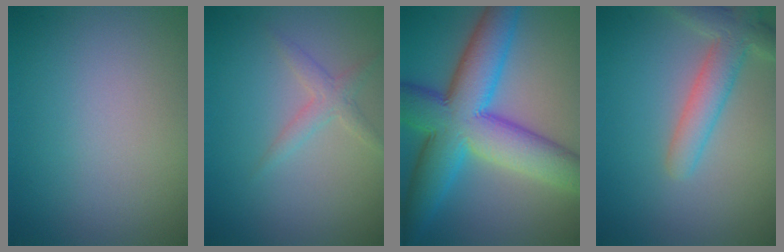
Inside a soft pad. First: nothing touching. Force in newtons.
{"total": 1.7, "press": 1.7, "slide": 0.1}
{"total": 11.8, "press": 11.8, "slide": 0.1}
{"total": 4.1, "press": 4.1, "slide": 0.3}